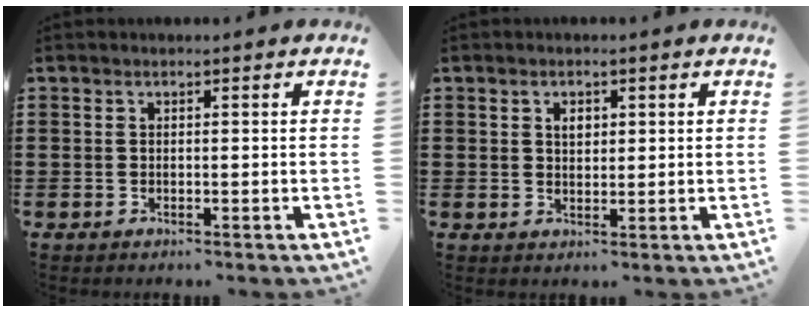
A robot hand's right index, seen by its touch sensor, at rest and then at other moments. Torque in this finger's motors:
{"motor_torque": [0.55, 0.25, 0.05, 0.05]}